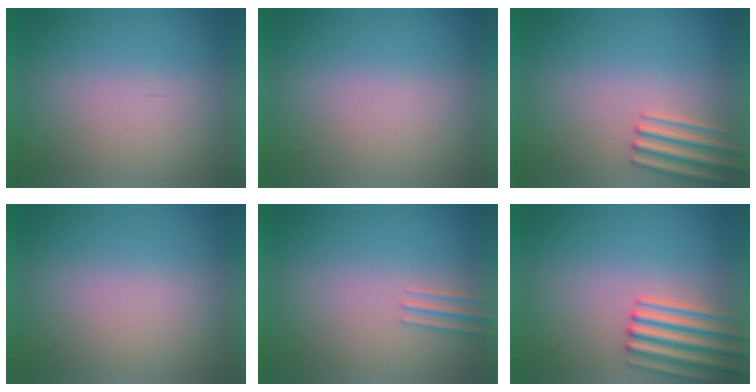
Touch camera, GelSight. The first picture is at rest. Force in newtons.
{"total": 1.5}
{"total": 2.5}
{"total": 1.5}
{"total": 1.0}
{"total": 4.3}